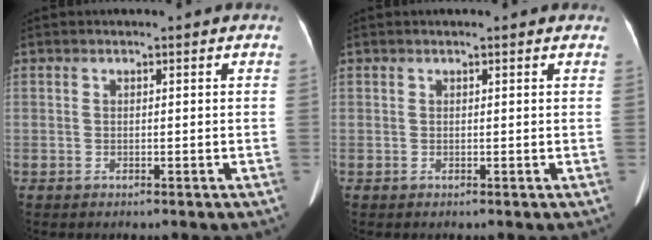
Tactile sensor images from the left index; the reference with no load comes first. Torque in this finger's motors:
{"motor_torque": [-0.47, 0.40, -0.33, -0.04]}